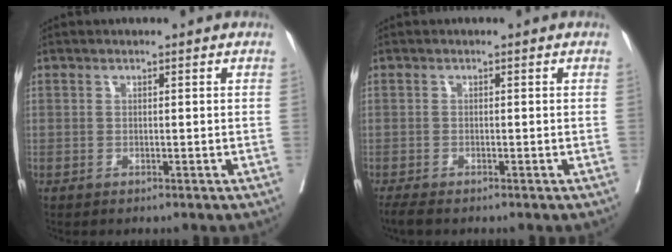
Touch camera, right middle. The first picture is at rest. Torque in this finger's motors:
{"motor_torque": [0.27, -0.23, 0.08, 0.03]}